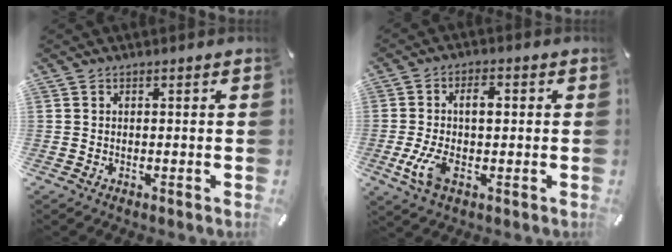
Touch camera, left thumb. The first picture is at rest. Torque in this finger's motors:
{"motor_torque": [1.28, 1.34, 0.61, -0.23, 0.35]}